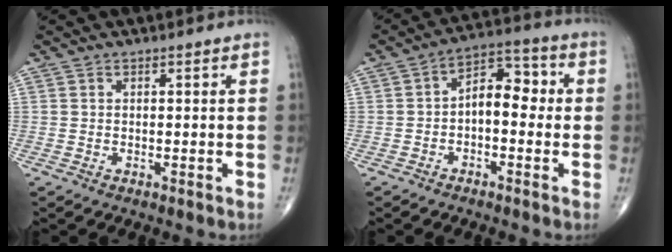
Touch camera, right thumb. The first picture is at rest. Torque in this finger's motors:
{"motor_torque": [0.08, 0.27, 0.22, -0.04, 0.12]}